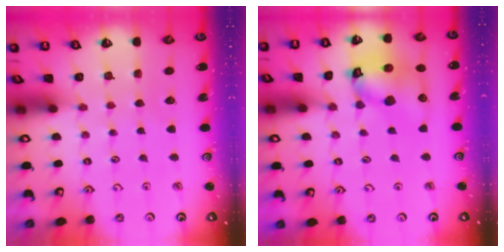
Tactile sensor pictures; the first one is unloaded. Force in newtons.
{"total": 13.5, "press": 13.3, "slide": 1.7}